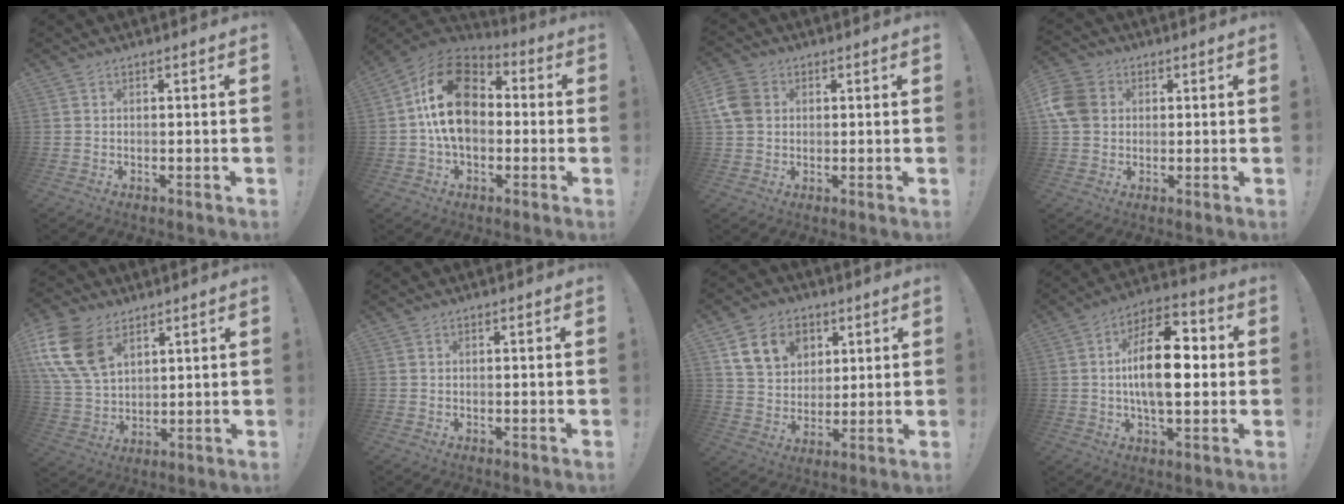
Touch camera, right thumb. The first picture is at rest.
{"total": 19.5, "force": [2.5, 13.3, 14.0], "torque": [-0.240, 0.013, 0.043]}
{"total": 7.8, "force": [1.5, 6.4, 4.2], "torque": [-0.086, 0.004, 0.031]}
{"total": 9.1, "force": [1.4, 7.7, 4.6], "torque": [-0.087, 0.004, 0.029]}
{"total": 17.5, "force": [8.2, 11.7, 10.1], "torque": [-0.208, -0.034, 0.162]}
{"total": 0.0}
{"total": 13.8, "force": [6.4, 10.7, 5.9], "torque": [-0.088, -0.024, 0.128]}
{"total": 17.9, "force": [0.3, 8.8, 15.6], "torque": [-0.256, 0.005, -0.002]}